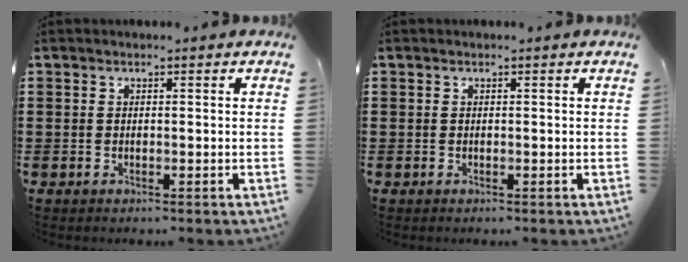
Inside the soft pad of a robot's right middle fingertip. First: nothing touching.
{"total": 0.0}